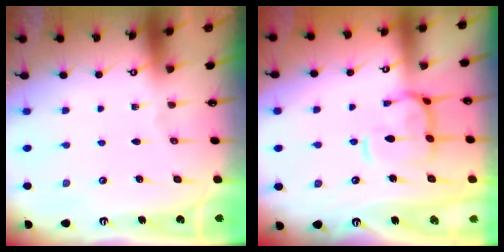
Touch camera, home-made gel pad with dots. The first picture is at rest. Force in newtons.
{"total": 6.5, "press": 6.4, "slide": 1.1}